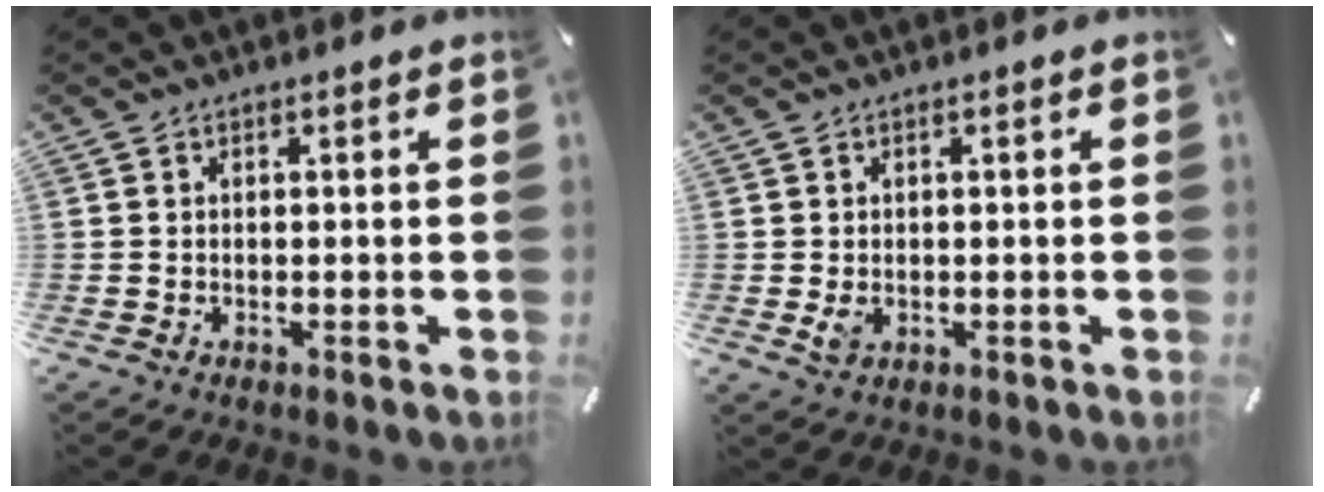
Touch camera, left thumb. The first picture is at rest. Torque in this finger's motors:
{"motor_torque": [0.36, 0.28, 0.21, -0.04, 0.05]}